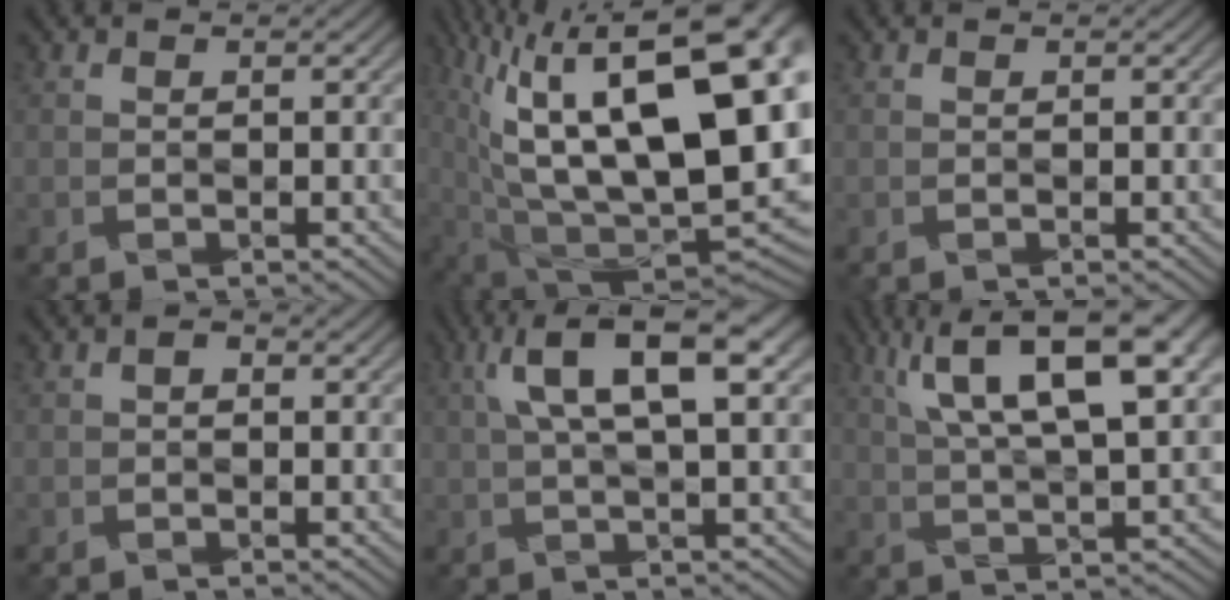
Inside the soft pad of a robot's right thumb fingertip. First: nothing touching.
{"total": 23.0, "force": [5.5, 10.5, 19.7], "torque": [-0.308, 0.037, 0.116]}
{"total": 0.0}
{"total": 0.8, "force": [0.0, 0.5, 0.6], "torque": [-0.006, 0.000, 0.000]}
{"total": 9.6, "force": [3.7, 2.3, 8.5], "torque": [-0.142, 0.023, 0.066]}
{"total": 14.1, "force": [6.5, 4.0, 11.9], "torque": [-0.214, 0.009, 0.119]}